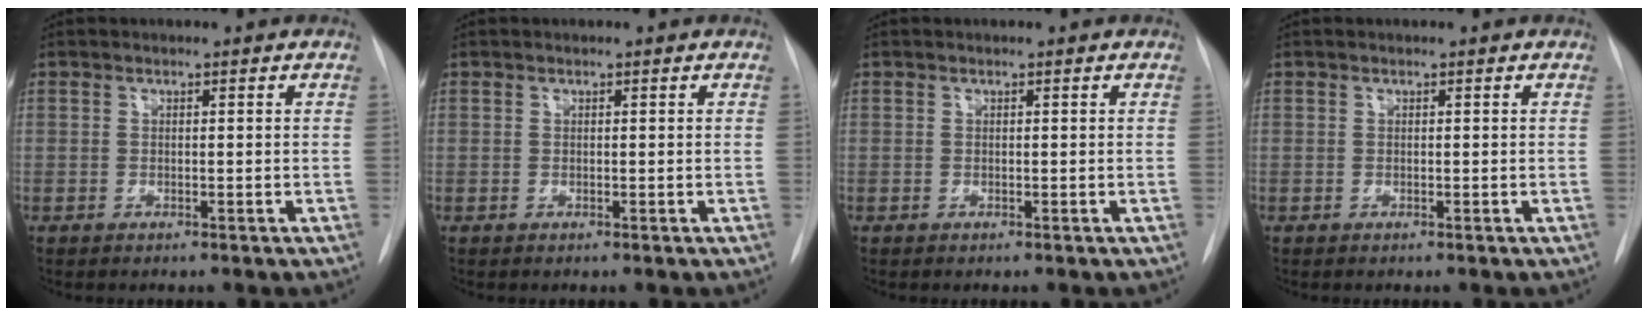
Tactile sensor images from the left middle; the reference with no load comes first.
{"total": 0.0}
{"total": 0.0}
{"total": 0.0}